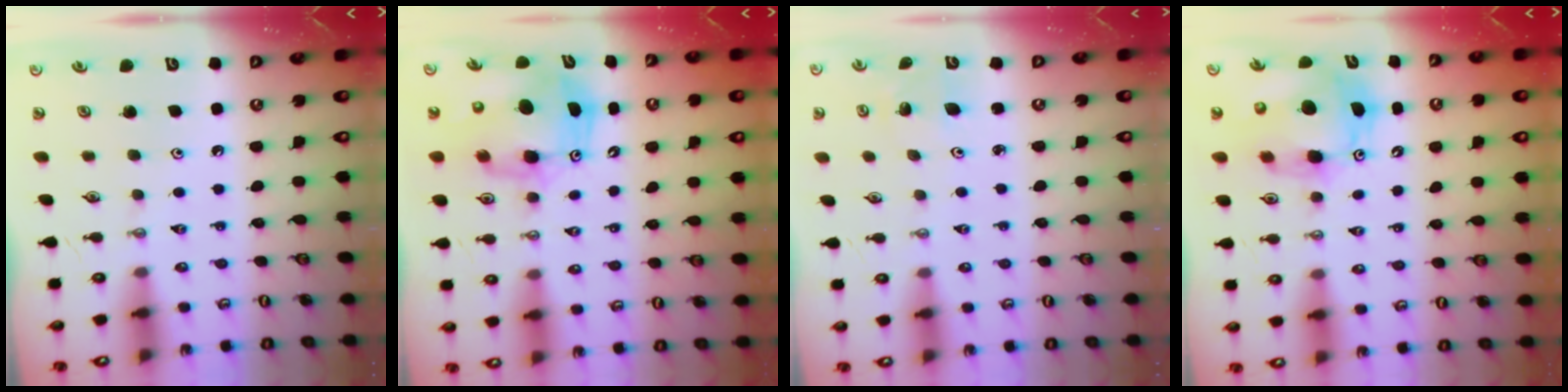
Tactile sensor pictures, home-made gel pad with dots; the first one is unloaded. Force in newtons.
{"total": 9.4, "press": 9.1, "slide": 2.2}
{"total": 3.5, "press": 3.5, "slide": 0.3}
{"total": 12.5, "press": 12.2, "slide": 2.4}